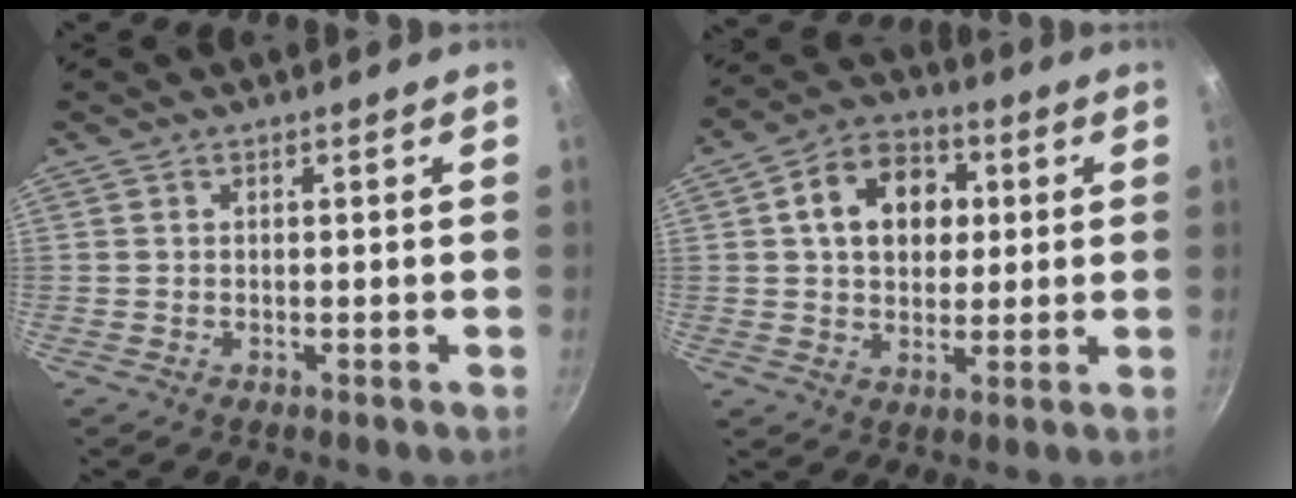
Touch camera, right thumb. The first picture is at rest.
{"total": 13.0, "force": [2.8, 9.8, 8.0], "torque": [-0.097, 0.015, 0.034]}